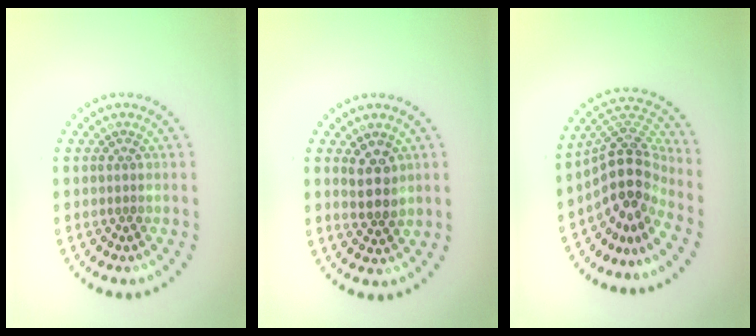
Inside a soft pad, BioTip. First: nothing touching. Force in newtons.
{"total": 2.5, "press": 2.3, "slide": 0.9}
{"total": 5.1, "press": 3.6, "slide": 3.6}